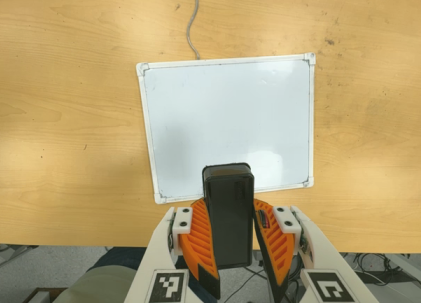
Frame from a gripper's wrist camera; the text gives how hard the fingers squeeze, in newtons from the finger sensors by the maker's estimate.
{"total": 9.0, "left": 9.1, "right": 8.9}